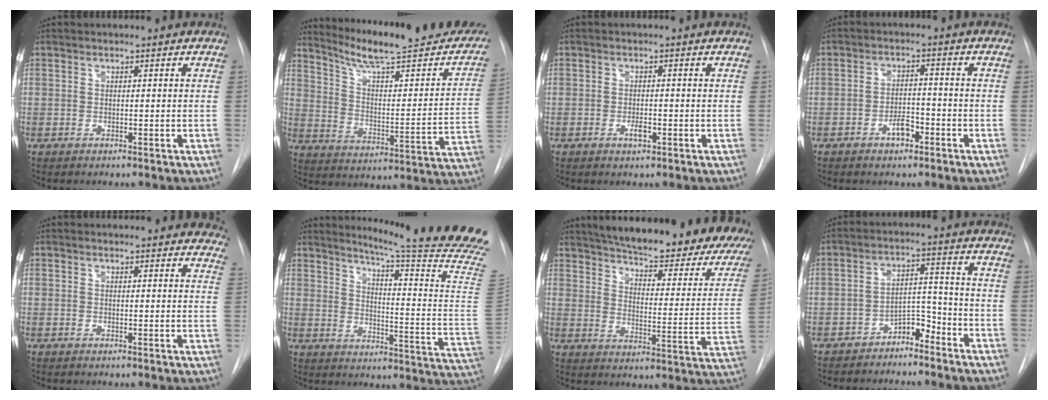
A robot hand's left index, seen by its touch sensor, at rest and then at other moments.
{"total": 24.8, "force": [21.2, 3.4, 12.4], "torque": [-0.179, -0.046, 0.285]}
{"total": 1.8, "force": [-0.8, 0.7, 1.4], "torque": [-0.025, 0.000, -0.013]}
{"total": 3.6, "force": [-2.2, 1.7, 2.3], "torque": [-0.038, 0.006, -0.036]}
{"total": 13.6, "force": [12.8, 3.5, 2.9], "torque": [-0.006, -0.027, 0.118]}
{"total": 25.0, "force": [22.1, -3.0, 11.1], "torque": [-0.165, -0.155, 0.270]}
{"total": 30.7, "force": [25.3, 6.3, 16.2], "torque": [-0.217, -0.069, 0.306]}
{"total": 5.1, "force": [-4.2, 1.9, 2.2], "torque": [-0.030, 0.015, -0.072]}